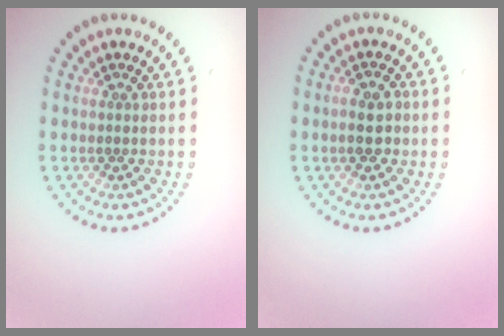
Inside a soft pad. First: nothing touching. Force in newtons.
{"total": 2.3, "press": 2.3, "slide": 0.4}